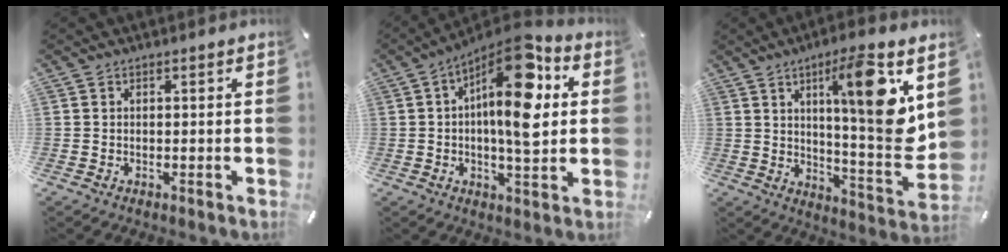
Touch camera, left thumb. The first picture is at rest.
{"total": 17.7, "force": [4.8, 6.3, 15.8], "torque": [-0.259, -0.031, 0.070]}
{"total": 16.9, "force": [7.2, 2.5, 15.1], "torque": [-0.221, -0.045, 0.100]}